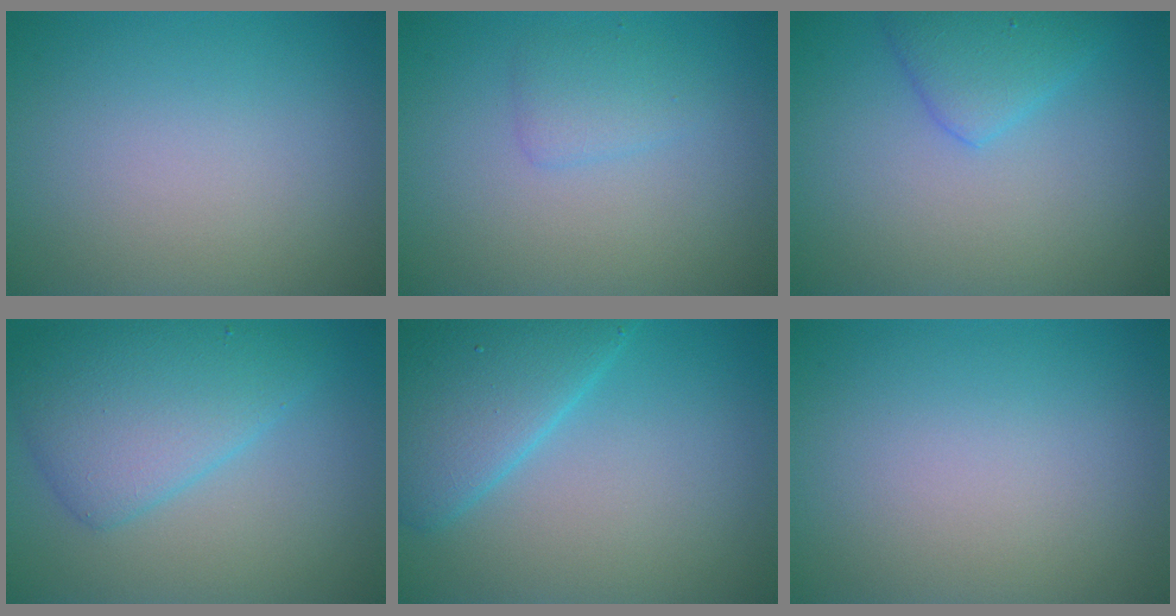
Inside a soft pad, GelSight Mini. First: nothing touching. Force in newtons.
{"total": 1.6, "press": 1.6, "slide": 0.1}
{"total": 2.8, "press": 2.8, "slide": 0.2}
{"total": 5.7, "press": 5.7, "slide": 0.1}
{"total": 6.0, "press": 6.0, "slide": 0.3}
{"total": 0.0}